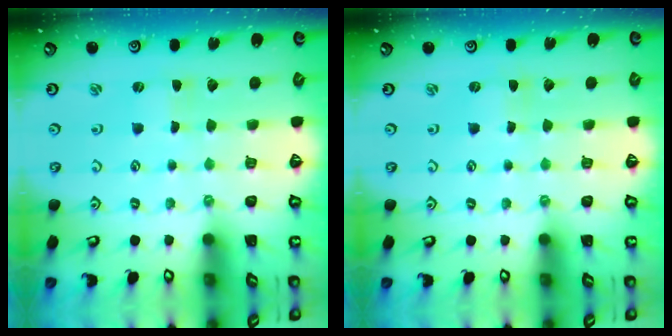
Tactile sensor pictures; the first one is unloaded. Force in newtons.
{"total": 0.6, "press": 0.6, "slide": 0.1}